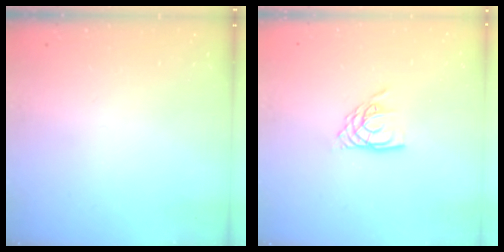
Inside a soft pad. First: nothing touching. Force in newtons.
{"total": 7.9, "press": 7.9, "slide": 0.6}